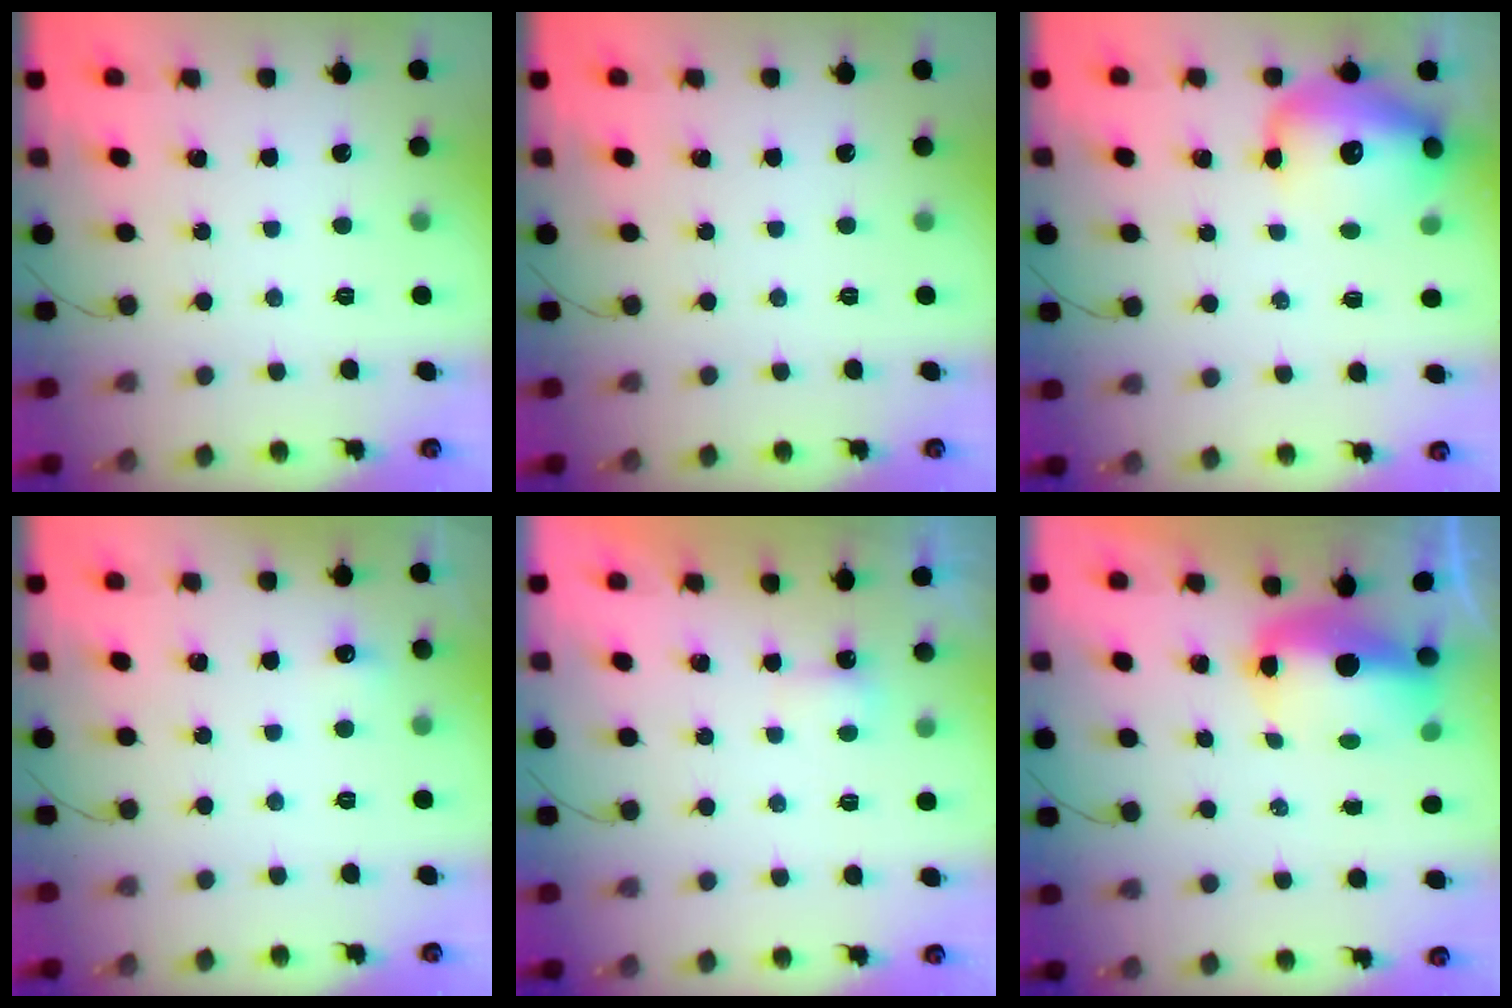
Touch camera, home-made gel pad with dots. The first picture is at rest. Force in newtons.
{"total": 0.0}
{"total": 16.0, "press": 15.7, "slide": 3.0}
{"total": 3.6, "press": 3.5, "slide": 0.9}
{"total": 2.8, "press": 2.7, "slide": 0.7}
{"total": 8.6, "press": 8.4, "slide": 1.6}